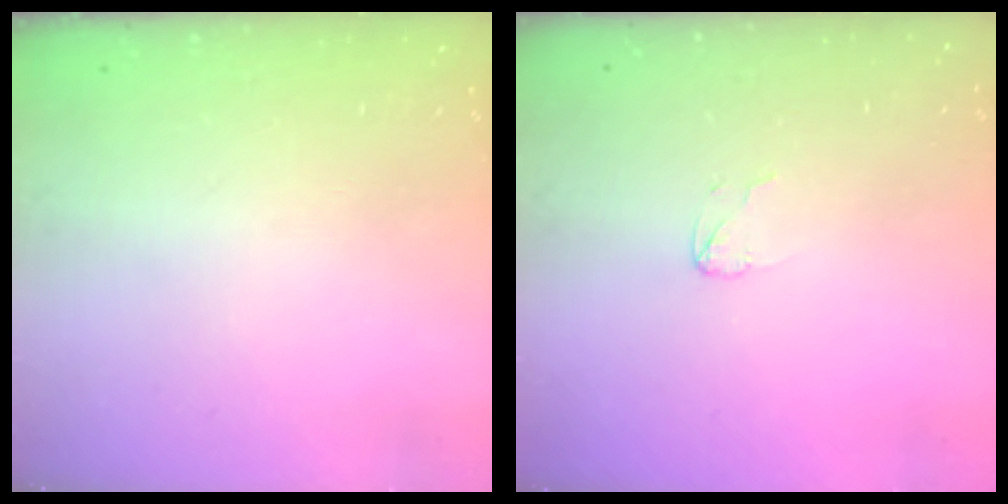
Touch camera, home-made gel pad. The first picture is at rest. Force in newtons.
{"total": 2.9, "press": 2.9, "slide": 0.2}